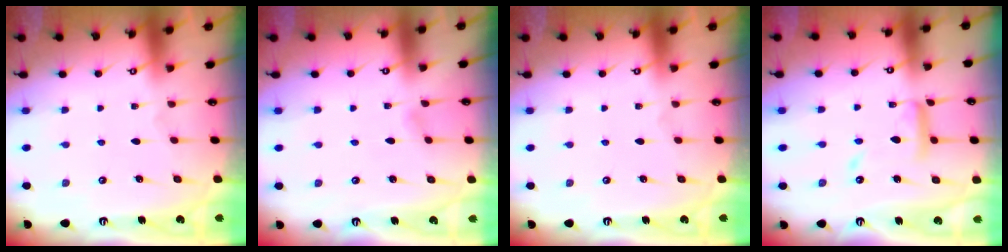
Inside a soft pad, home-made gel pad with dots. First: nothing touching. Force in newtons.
{"total": 2.8, "press": 2.8, "slide": 0.3}
{"total": 0.0}
{"total": 13.0, "press": 12.9, "slide": 1.1}